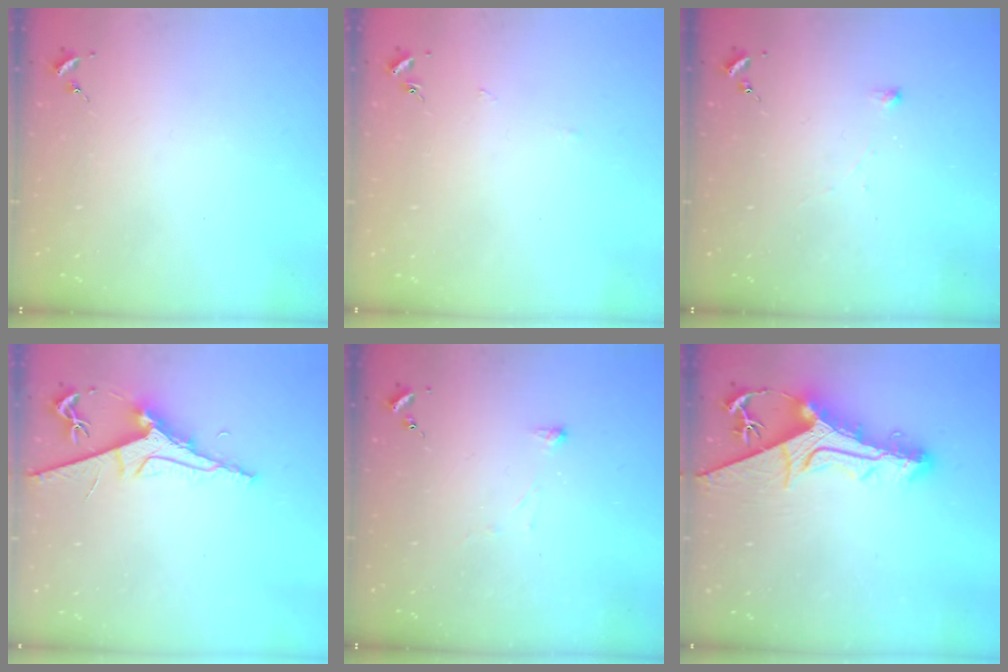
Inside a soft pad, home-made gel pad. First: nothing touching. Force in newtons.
{"total": 3.1, "press": 3.1, "slide": 0.4}
{"total": 2.6, "press": 2.6, "slide": 0.1}
{"total": 8.6, "press": 8.6, "slide": 1.0}
{"total": 2.9, "press": 2.8, "slide": 0.4}
{"total": 14.4, "press": 14.3, "slide": 1.4}